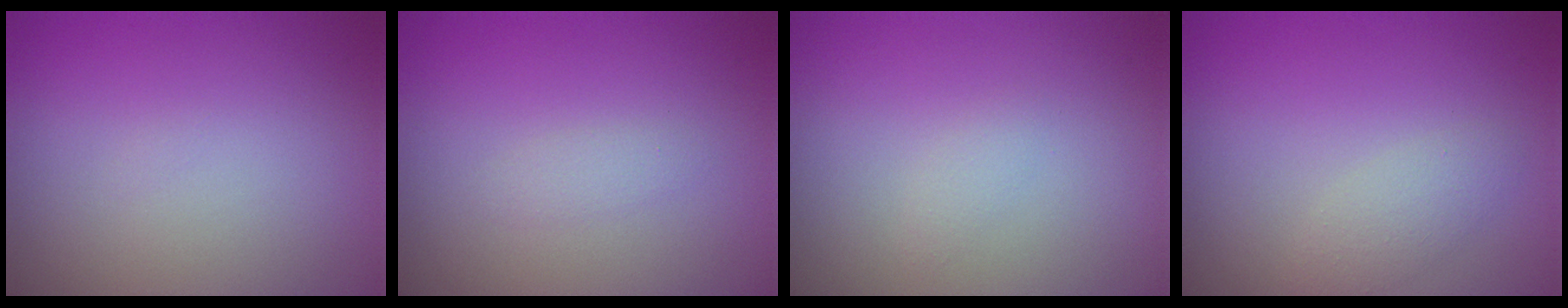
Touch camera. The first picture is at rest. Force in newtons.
{"total": 0.8, "press": 0.8, "slide": 0.0}
{"total": 0.6, "press": 0.6, "slide": 0.1}
{"total": 1.6, "press": 1.6, "slide": 0.0}